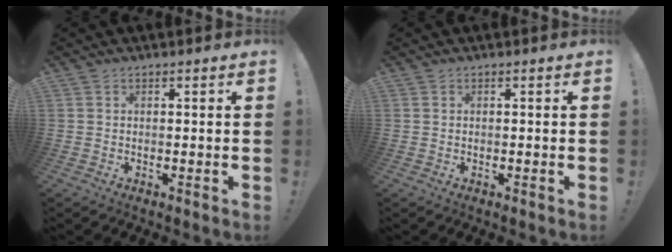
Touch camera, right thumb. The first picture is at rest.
{"total": 0.0}